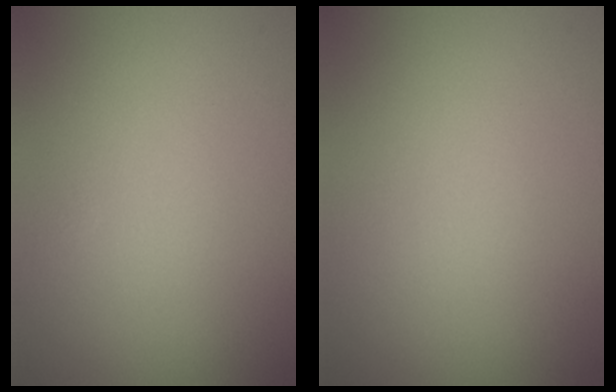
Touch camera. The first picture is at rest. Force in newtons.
{"total": 0.0}